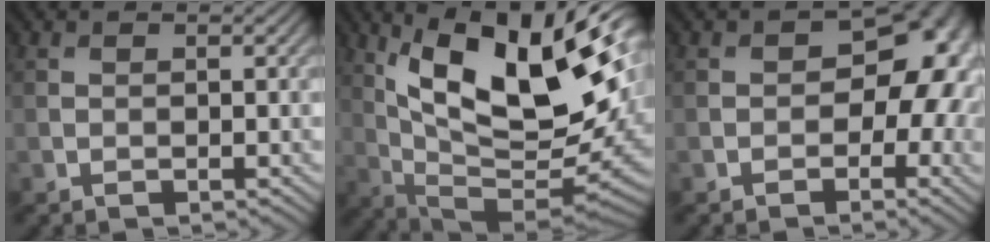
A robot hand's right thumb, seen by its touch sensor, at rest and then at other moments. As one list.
[{"total": 18.5, "force": [5.3, 7.6, 16.0], "torque": [-0.284, 0.011, 0.100]}, {"total": 10.1, "force": [-0.7, 7.0, 7.2], "torque": [-0.057, -0.017, -0.006]}]